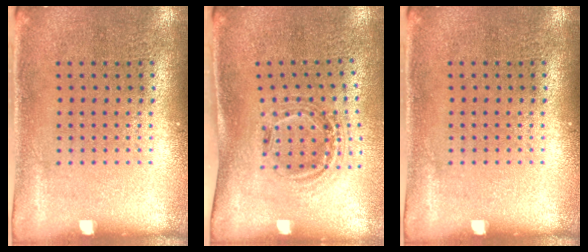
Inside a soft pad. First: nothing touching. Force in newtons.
{"total": 1.1, "press": 1.0, "slide": 0.4}
{"total": 0.0}